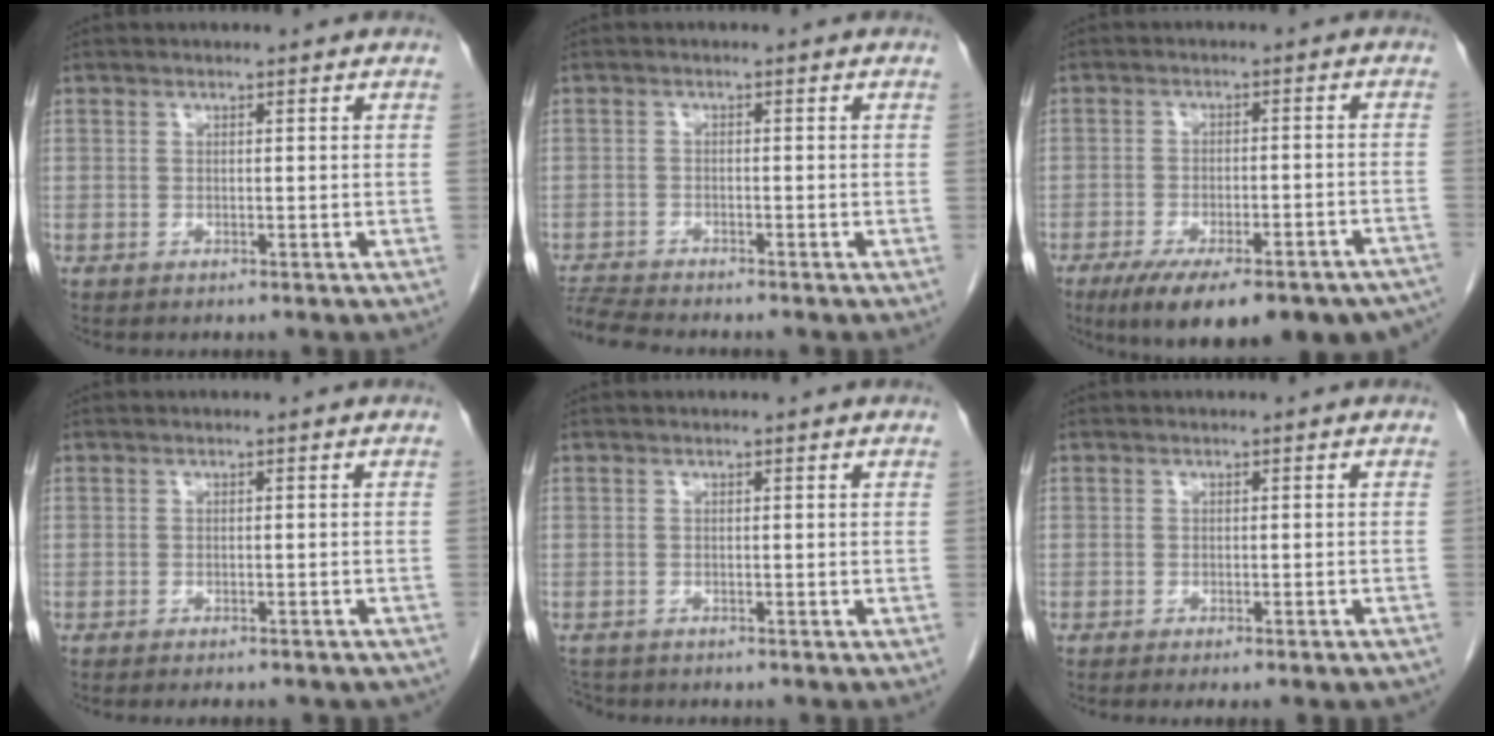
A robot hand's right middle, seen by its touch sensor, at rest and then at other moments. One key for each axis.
{"total": 5.0, "fx": -4.9, "fy": -0.3, "fz": 1.1, "tx": -0.023, "ty": -0.019, "tz": -0.088}
{"total": 22.3, "fx": -17.7, "fy": 5.5, "fz": 12.4, "tx": -0.138, "ty": -0.008, "tz": -0.226}
{"total": 6.0, "fx": -5.1, "fy": 1.9, "fz": 2.5, "tx": -0.028, "ty": -0.004, "tz": -0.052}
{"total": 2.4, "fx": -2.1, "fy": 1.1, "fz": 0.2, "tx": -0.007, "ty": -0.004, "tz": -0.036}
{"total": 4.7, "fx": -3.9, "fy": 0.5, "fz": 2.6, "tx": -0.026, "ty": -0.005, "tz": -0.047}